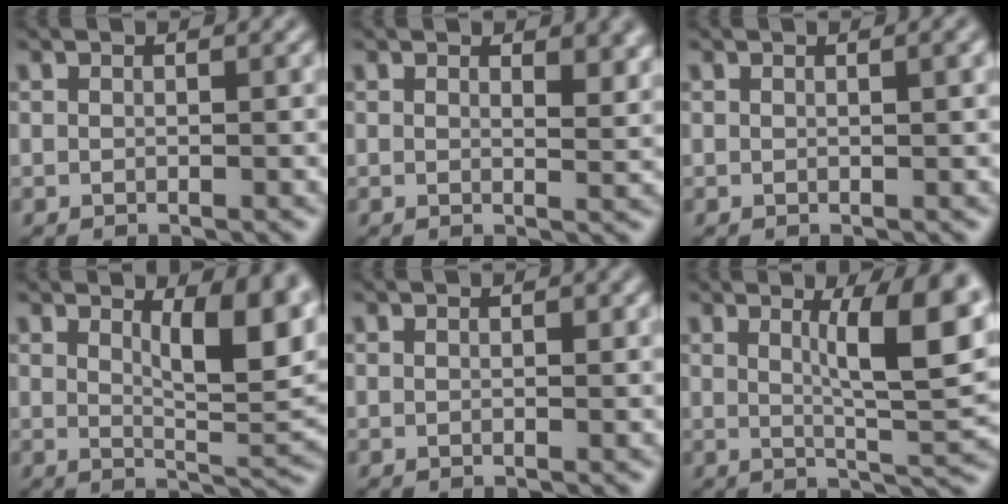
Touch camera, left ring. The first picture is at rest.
{"total": 2.8, "force": [1.5, 1.1, 2.2], "torque": [-0.028, -0.002, 0.024]}
{"total": 1.3, "force": [0.5, 0.3, 1.2], "torque": [-0.013, 0.004, 0.006]}
{"total": 6.6, "force": [2.6, 2.0, 5.7], "torque": [-0.078, -0.008, 0.044]}
{"total": 0.6, "force": [0.1, 0.2, 0.5], "torque": [-0.006, 0.001, 0.002]}
{"total": 8.2, "force": [2.5, 1.8, 7.6], "torque": [-0.097, -0.005, 0.041]}